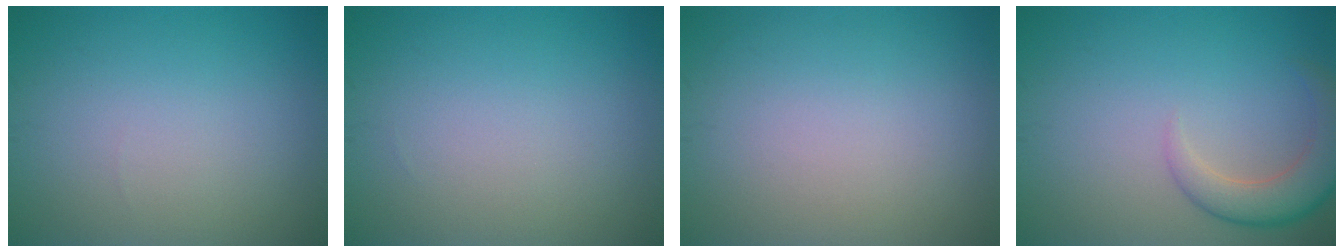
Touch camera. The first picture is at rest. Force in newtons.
{"total": 0.0}
{"total": 0.0}
{"total": 4.1, "press": 4.1, "slide": 0.3}